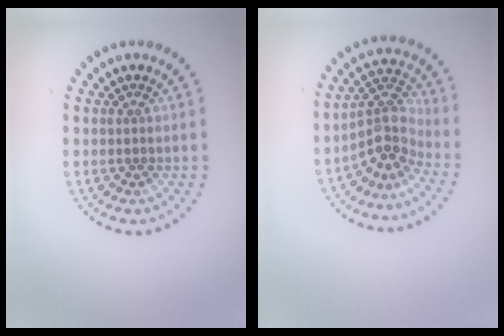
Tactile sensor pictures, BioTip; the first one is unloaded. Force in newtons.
{"total": 3.7, "press": 2.8, "slide": 2.5}